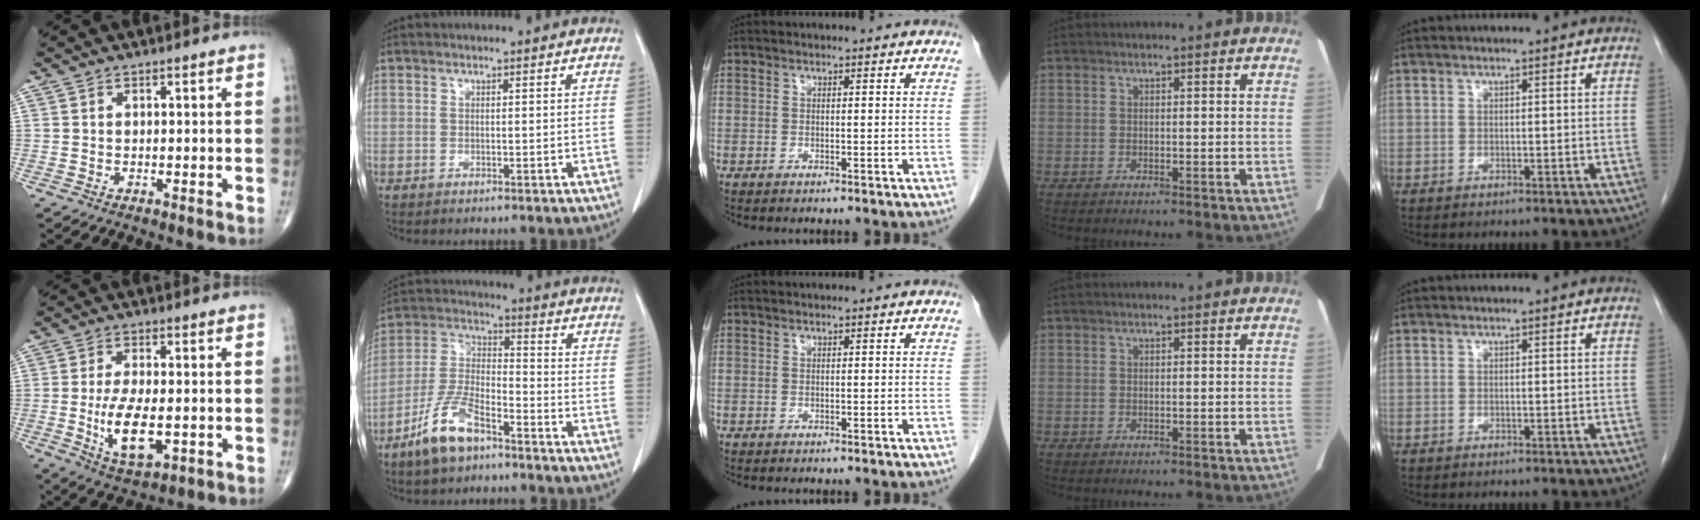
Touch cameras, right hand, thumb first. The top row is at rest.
{"thumb": {"total": 10.5, "force": [-2.0, 4.7, 9.2], "torque": [-0.161, -0.010, -0.027]}, "index": {"total": 10.2, "force": [-6.9, 3.5, 6.7], "torque": [-0.153, -0.005, -0.136]}}